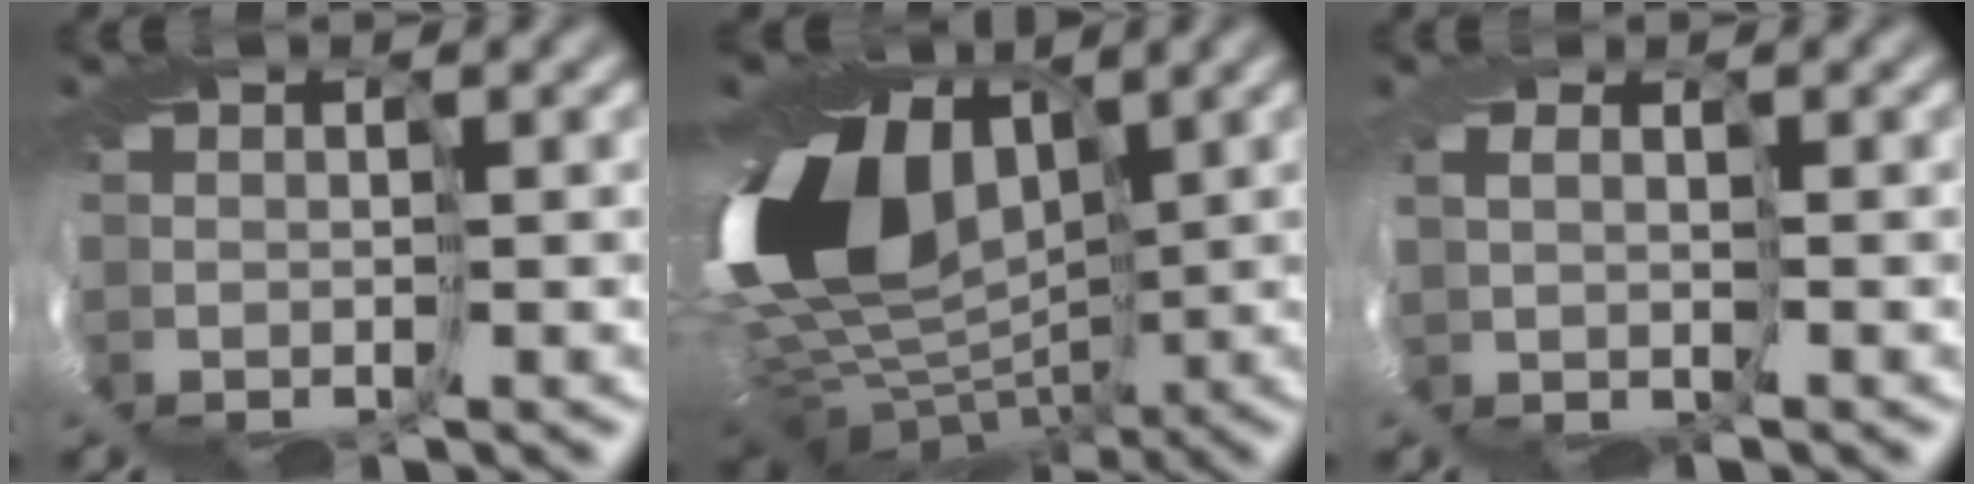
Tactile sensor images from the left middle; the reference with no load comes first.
{"total": 14.6, "force": [2.8, 10.2, 10.1], "torque": [-0.195, -0.001, 0.060]}
{"total": 1.0, "force": [0.8, -0.2, -0.5], "torque": [-0.004, 0.007, 0.013]}